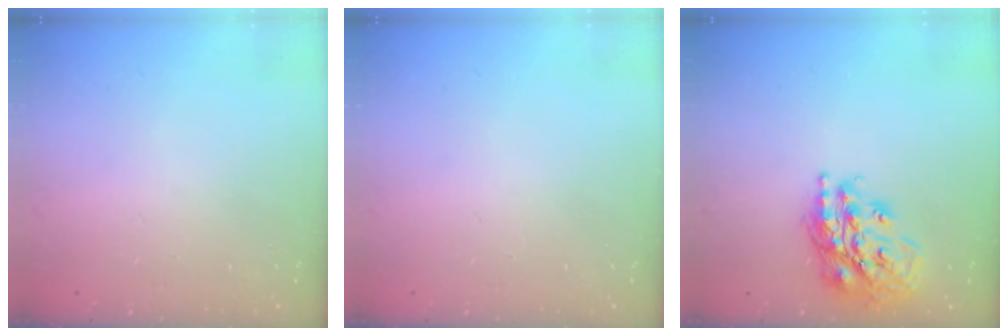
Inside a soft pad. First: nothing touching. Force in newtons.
{"total": 0.0}
{"total": 19.9, "press": 19.8, "slide": 2.4}